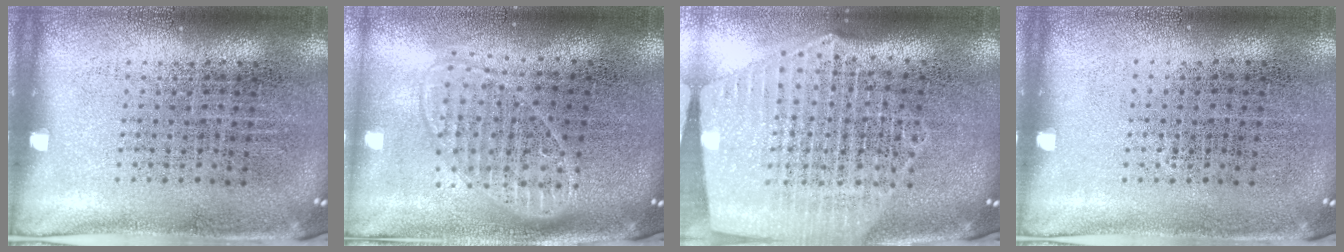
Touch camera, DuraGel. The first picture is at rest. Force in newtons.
{"total": 1.8, "press": 1.5, "slide": 1.0}
{"total": 2.8, "press": 2.4, "slide": 1.4}
{"total": 0.0}